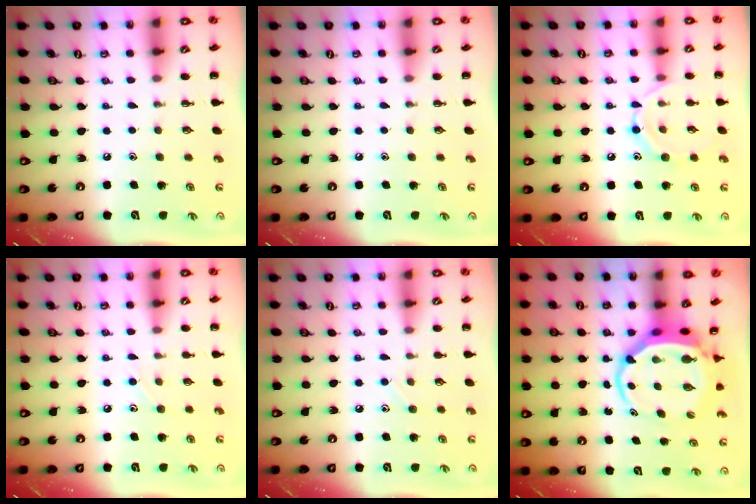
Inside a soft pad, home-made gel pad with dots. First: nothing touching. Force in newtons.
{"total": 0.0}
{"total": 9.5, "press": 9.5, "slide": 0.6}
{"total": 5.3, "press": 5.0, "slide": 1.8}
{"total": 4.8, "press": 4.4, "slide": 1.9}
{"total": 6.3, "press": 6.2, "slide": 1.5}